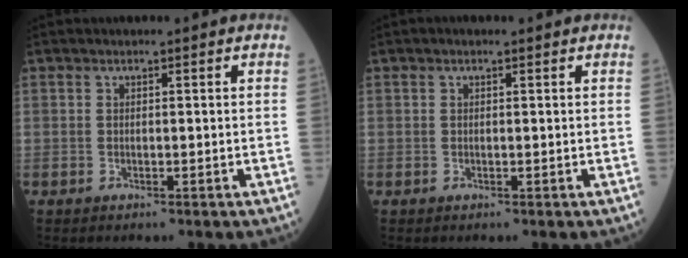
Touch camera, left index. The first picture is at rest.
{"total": 0.7, "force": [0.4, 0.2, 0.6], "torque": [-0.015, 0.003, 0.002]}